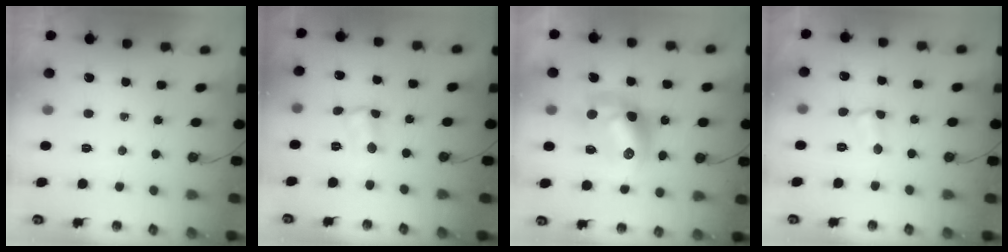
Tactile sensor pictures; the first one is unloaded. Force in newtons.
{"total": 2.1, "press": 2.1, "slide": 0.2}
{"total": 13.5, "press": 13.4, "slide": 1.1}
{"total": 6.0, "press": 6.0, "slide": 0.6}